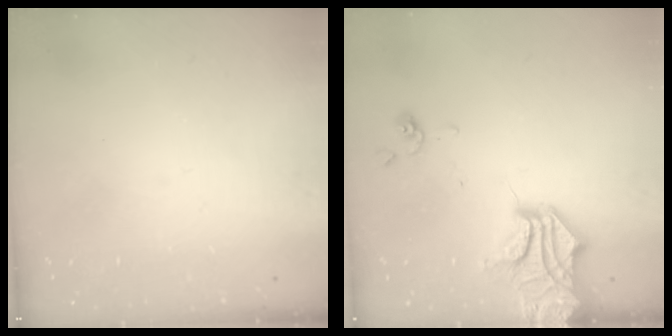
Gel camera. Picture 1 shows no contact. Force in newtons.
{"total": 11.1, "press": 10.8, "slide": 2.9}